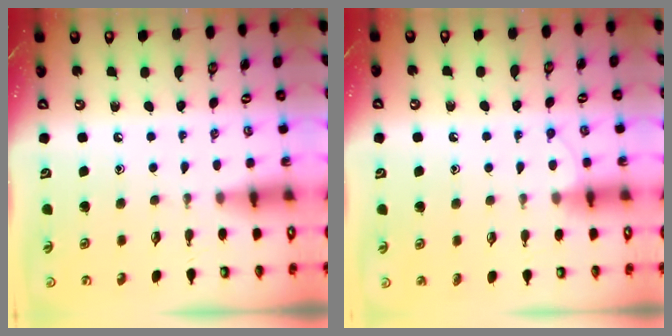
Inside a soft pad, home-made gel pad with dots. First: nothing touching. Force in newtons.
{"total": 4.9, "press": 4.9, "slide": 0.5}